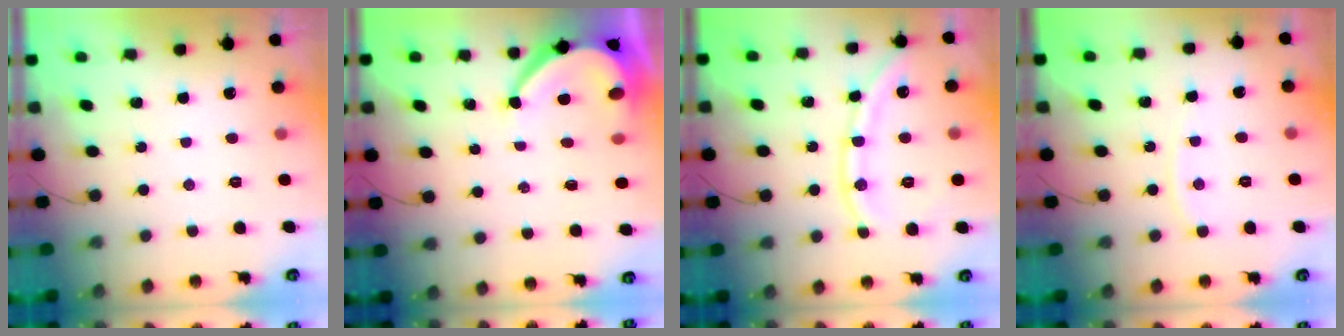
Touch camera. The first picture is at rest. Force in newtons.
{"total": 8.2, "press": 8.1, "slide": 1.2}
{"total": 10.4, "press": 10.3, "slide": 1.4}
{"total": 3.5, "press": 3.5, "slide": 0.1}